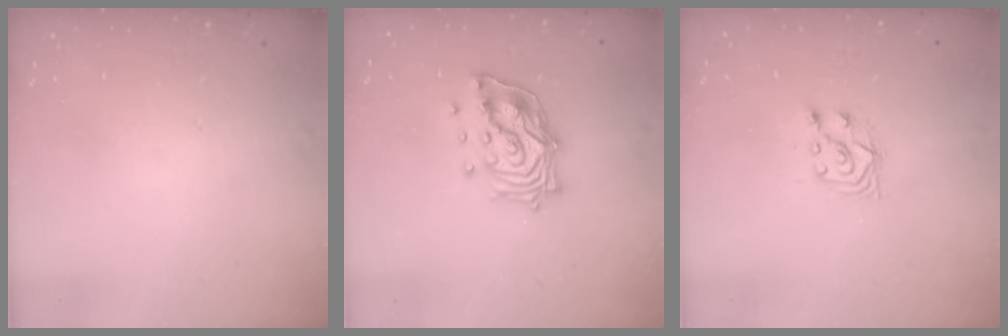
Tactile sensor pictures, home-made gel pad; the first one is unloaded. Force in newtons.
{"total": 15.1, "press": 15.0, "slide": 2.0}
{"total": 4.4, "press": 4.2, "slide": 1.0}